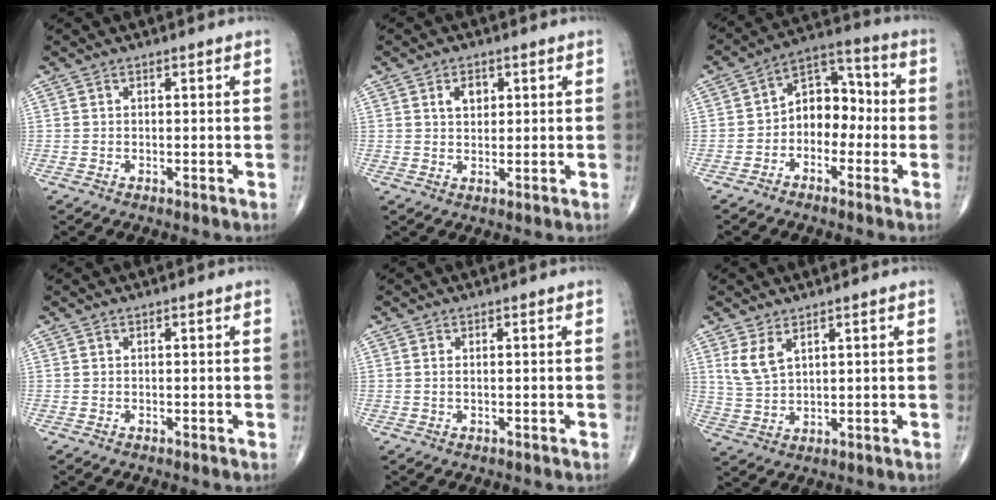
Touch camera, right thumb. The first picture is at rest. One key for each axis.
{"total": 3.5, "fx": 1.3, "fy": 2.4, "fz": 2.2, "tx": -0.023, "ty": -0.005, "tz": 0.021}
{"total": 9.6, "fx": -1.6, "fy": 6.9, "fz": 6.5, "tx": -0.063, "ty": 0.045, "tz": -0.044}
{"total": 0.0}
{"total": 0.7, "fx": 0.1, "fy": 0.2, "fz": 0.6, "tx": -0.019, "ty": 0.001, "tz": 0.004}
{"total": 5.1, "fx": 2.8, "fy": 2.5, "fz": 3.5, "tx": -0.071, "ty": -0.013, "tz": 0.065}